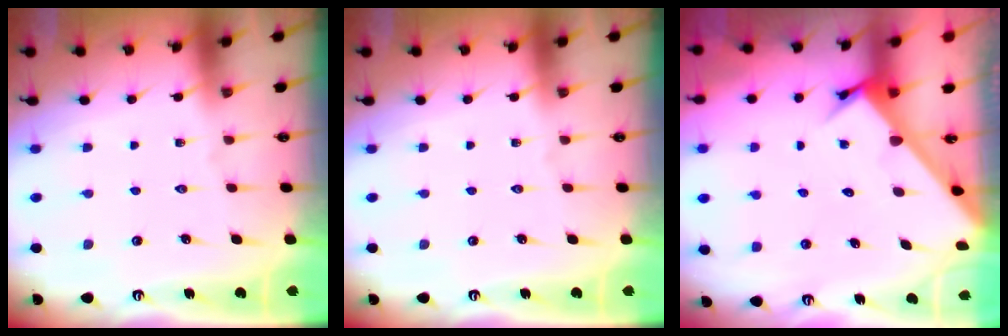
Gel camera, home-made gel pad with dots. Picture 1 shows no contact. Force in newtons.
{"total": 0.0}
{"total": 3.4, "press": 3.4, "slide": 0.2}